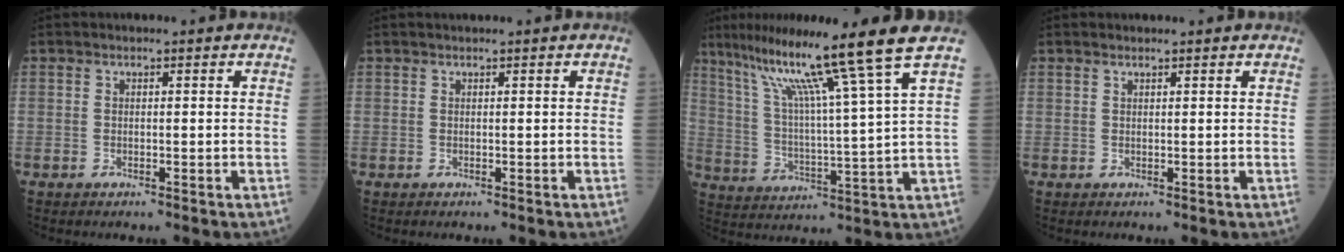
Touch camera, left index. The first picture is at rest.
{"total": 0.6, "force": [0.5, -0.1, 0.2], "torque": [-0.005, 0.008, 0.014]}
{"total": 16.1, "force": [11.5, -3.2, 10.8], "torque": [-0.175, -0.006, 0.186]}
{"total": 0.9, "force": [0.8, 0.3, 0.1], "torque": [-0.011, 0.008, 0.015]}